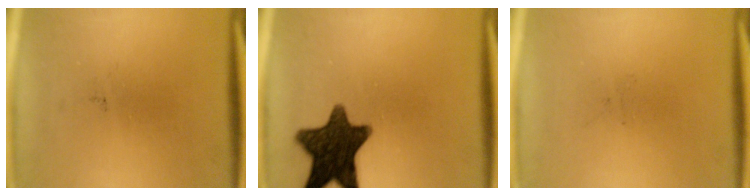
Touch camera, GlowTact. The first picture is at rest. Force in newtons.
{"total": 13.6}
{"total": 0.0}